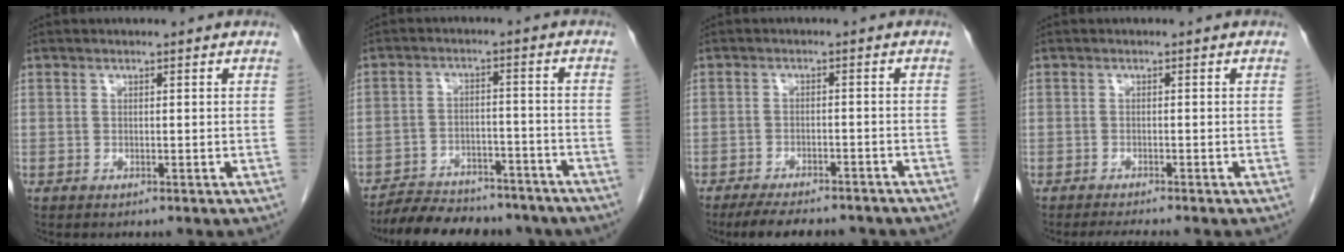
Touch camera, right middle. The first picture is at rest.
{"total": 15.0, "force": [-13.2, 5.1, 5.1], "torque": [-0.082, 0.014, -0.180]}
{"total": 11.1, "force": [-9.7, 2.7, 4.6], "torque": [-0.067, -0.003, -0.129]}
{"total": 2.6, "force": [-2.3, -0.5, 1.0], "torque": [-0.019, -0.009, -0.038]}